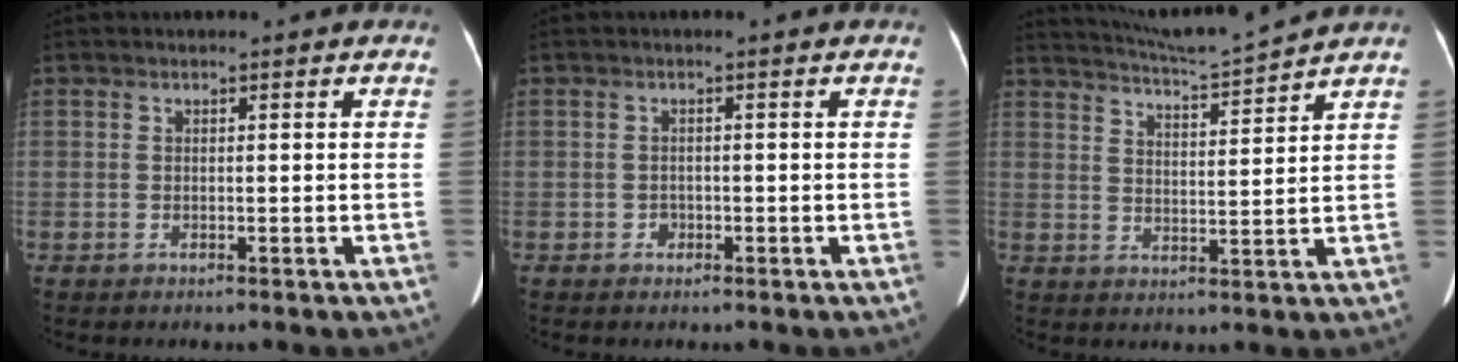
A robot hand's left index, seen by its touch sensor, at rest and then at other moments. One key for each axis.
{"total": 1.3, "fx": -0.9, "fy": 0.8, "fz": 0.1, "tx": -0.002, "ty": -0.004, "tz": -0.013}
{"total": 8.5, "fx": 8.1, "fy": -2.0, "fz": 1.4, "tx": -0.041, "ty": -0.009, "tz": 0.140}